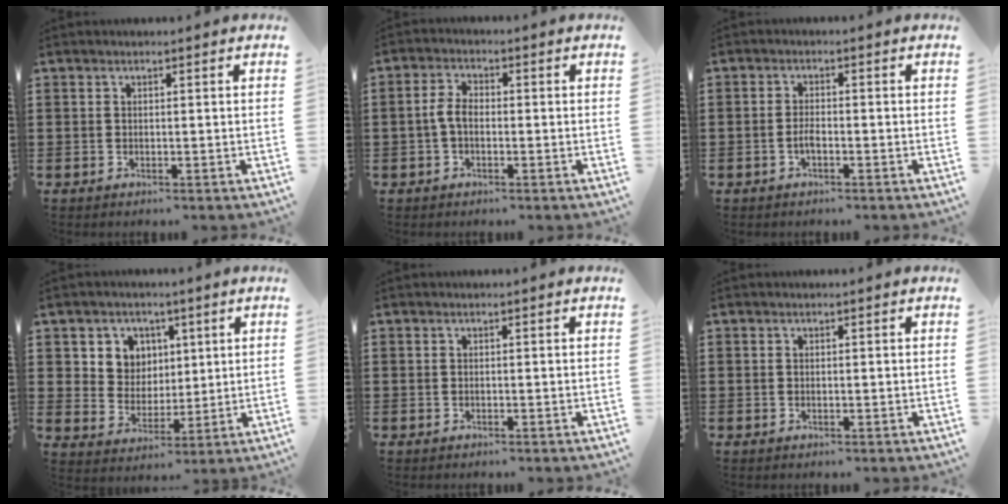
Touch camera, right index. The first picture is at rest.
{"total": 3.5, "force": [-0.8, 2.0, 2.8], "torque": [-0.075, -0.002, -0.021]}
{"total": 2.2, "force": [-0.9, 0.8, 1.8], "torque": [-0.043, -0.001, -0.019]}
{"total": 5.8, "force": [2.6, 5.2, 0.5], "torque": [-0.036, 0.004, 0.046]}
{"total": 0.0}
{"total": 0.0}